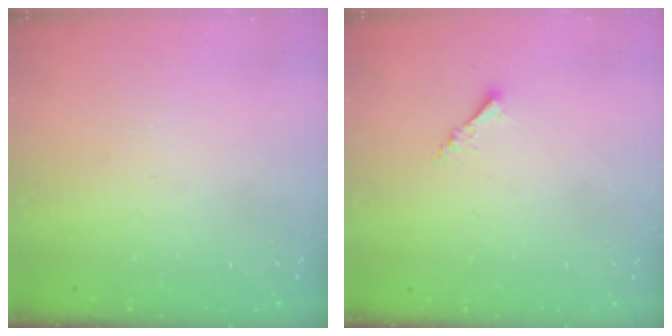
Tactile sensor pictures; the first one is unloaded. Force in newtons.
{"total": 1.8, "press": 1.8, "slide": 0.1}